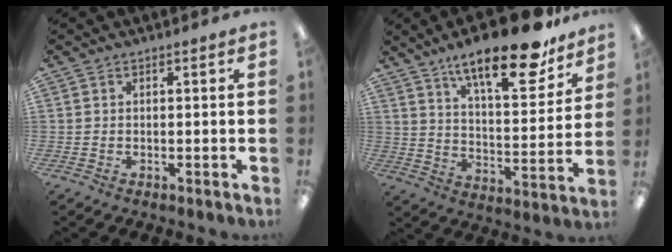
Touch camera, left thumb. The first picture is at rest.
{"total": 19.8, "force": [14.8, 5.6, 11.9], "torque": [-0.185, -0.097, 0.243]}